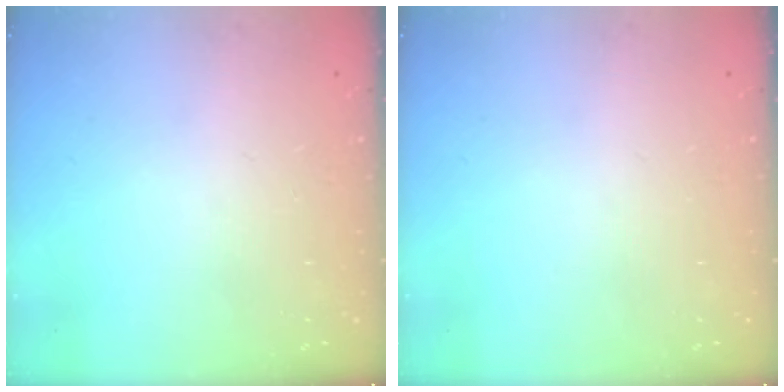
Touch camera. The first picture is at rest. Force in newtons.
{"total": 0.0}